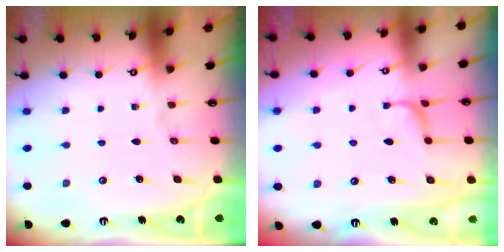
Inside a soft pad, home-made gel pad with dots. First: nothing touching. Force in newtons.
{"total": 2.2, "press": 2.2, "slide": 0.4}